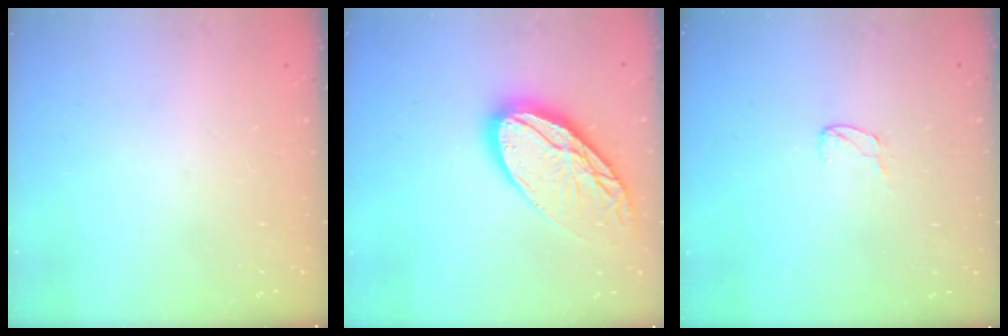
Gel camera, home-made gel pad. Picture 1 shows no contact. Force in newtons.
{"total": 16.8, "press": 16.7, "slide": 1.9}
{"total": 4.0, "press": 4.0, "slide": 0.3}